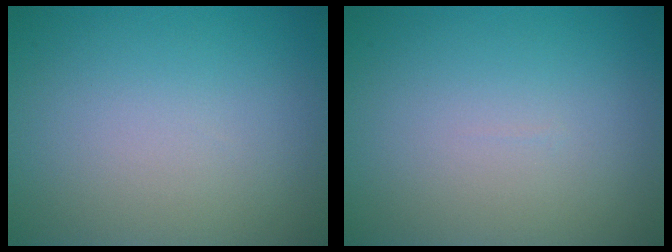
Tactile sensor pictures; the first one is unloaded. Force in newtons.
{"total": 0.0}